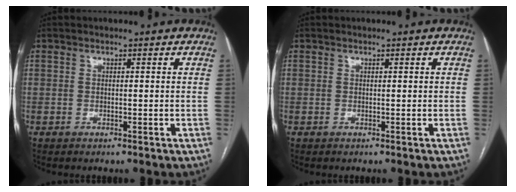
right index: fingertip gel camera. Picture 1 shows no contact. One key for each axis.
{"total": 0.0}